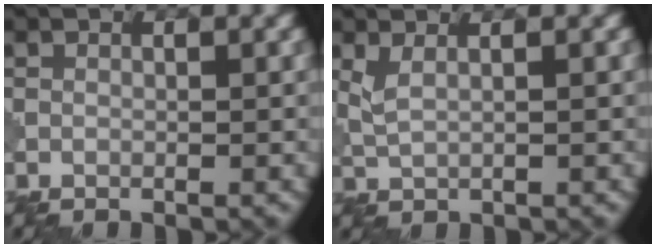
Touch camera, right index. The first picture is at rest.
{"total": 2.3, "force": [1.2, 0.8, 1.7], "torque": [-0.038, 0.000, 0.024]}